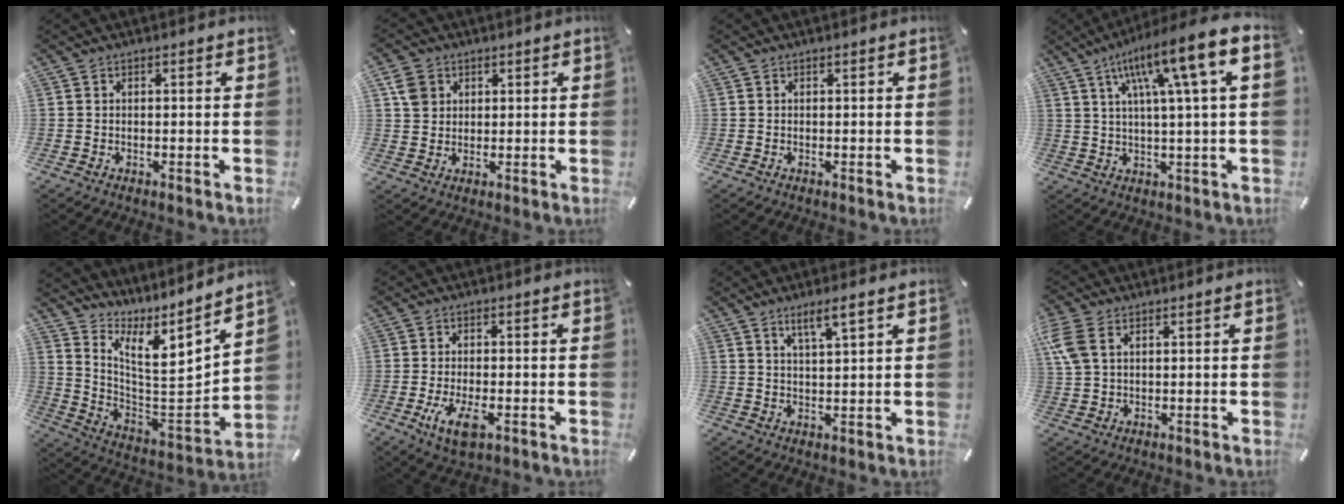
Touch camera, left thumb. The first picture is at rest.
{"total": 5.3, "force": [1.9, 4.7, 1.6], "torque": [-0.026, 0.005, 0.036]}
{"total": 0.0}
{"total": 15.5, "force": [6.2, 2.0, 14.1], "torque": [-0.247, -0.020, 0.090]}
{"total": 8.5, "force": [7.8, 1.6, 2.8], "torque": [-0.044, -0.125, 0.124]}
{"total": 6.7, "force": [-2.4, 2.6, 5.7], "torque": [-0.121, -0.008, -0.040]}
{"total": 4.8, "force": [3.2, 0.6, 3.6], "torque": [-0.076, -0.006, 0.056]}
{"total": 6.1, "force": [2.4, 3.7, 4.3], "torque": [-0.108, -0.003, 0.043]}